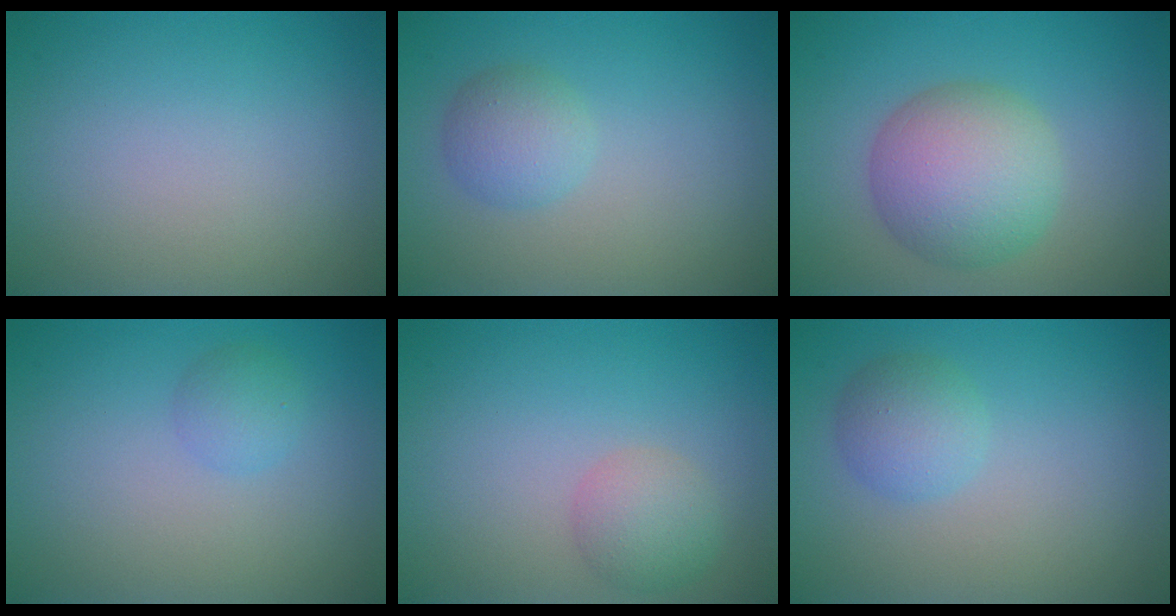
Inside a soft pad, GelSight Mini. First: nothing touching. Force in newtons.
{"total": 2.5, "press": 2.5, "slide": 0.1}
{"total": 6.6, "press": 6.6, "slide": 0.3}
{"total": 1.6, "press": 1.5, "slide": 0.1}
{"total": 2.5, "press": 2.5, "slide": 0.1}
{"total": 2.6, "press": 2.6, "slide": 0.1}